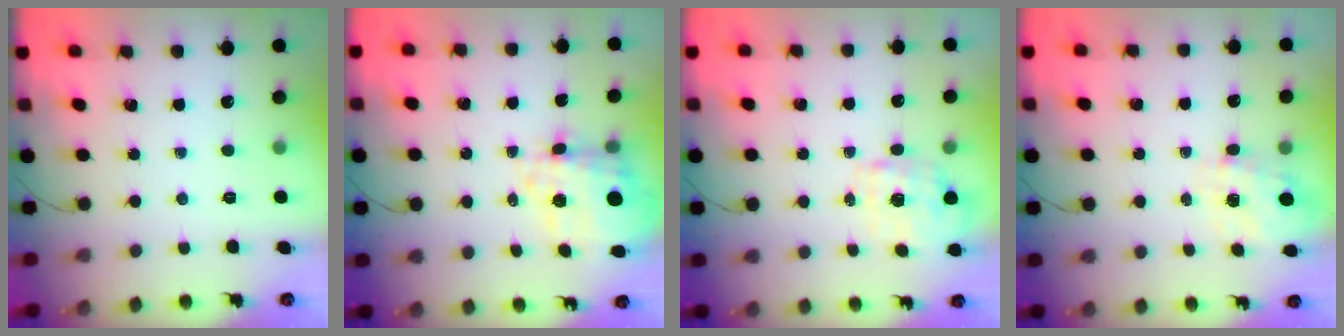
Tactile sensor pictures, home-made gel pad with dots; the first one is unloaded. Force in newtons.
{"total": 8.2, "press": 7.6, "slide": 3.0}
{"total": 1.7, "press": 1.6, "slide": 0.6}
{"total": 0.7, "press": 0.4, "slide": 0.6}